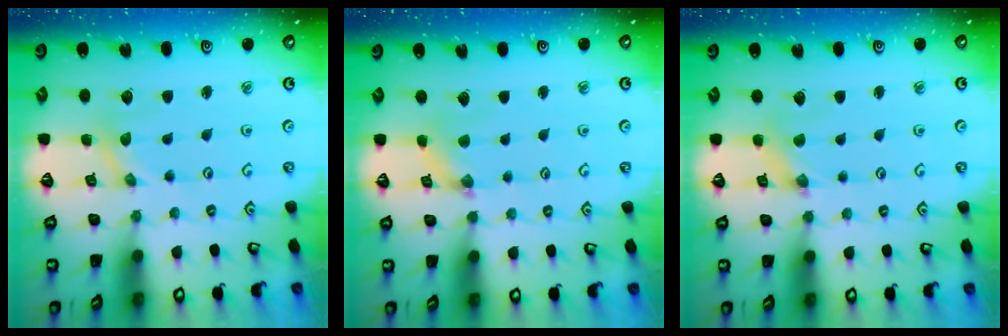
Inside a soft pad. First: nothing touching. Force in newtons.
{"total": 1.5, "press": 1.4, "slide": 0.3}
{"total": 1.1, "press": 1.1, "slide": 0.2}